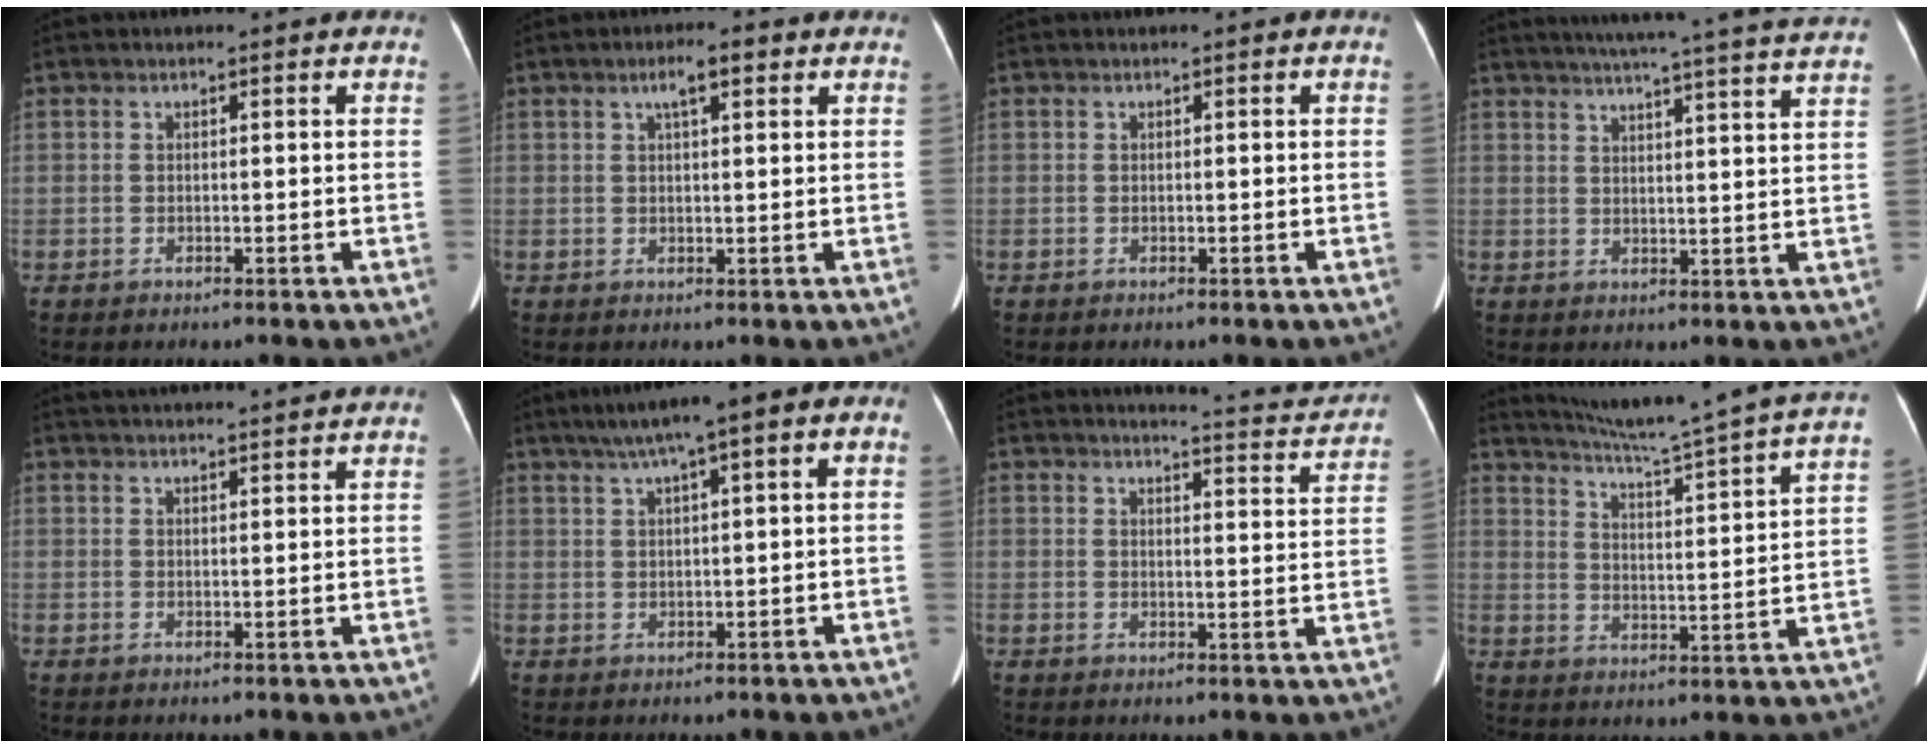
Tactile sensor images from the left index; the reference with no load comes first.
{"total": 3.4, "force": [1.7, 0.8, 2.8], "torque": [-0.053, 0.007, 0.027]}
{"total": 0.0}
{"total": 22.1, "force": [20.0, -1.2, 9.3], "torque": [-0.146, -0.023, 0.244]}
{"total": 10.9, "force": [10.3, 0.1, 3.7], "torque": [-0.058, 0.023, 0.131]}
{"total": 10.0, "force": [4.3, 1.7, 8.9], "torque": [-0.138, 0.044, 0.057]}
{"total": 9.3, "force": [9.2, 0.1, 1.2], "torque": [-0.019, -0.030, 0.097]}
{"total": 22.8, "force": [20.2, -1.9, 10.3], "torque": [-0.170, -0.053, 0.265]}